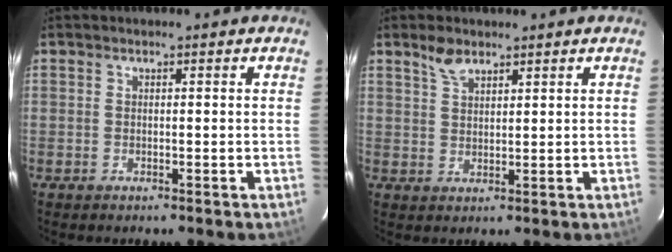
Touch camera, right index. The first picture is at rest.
{"total": 3.6, "force": [2.7, 1.6, 1.8], "torque": [-0.032, 0.006, 0.051]}